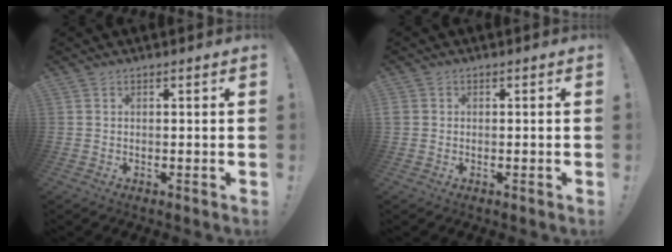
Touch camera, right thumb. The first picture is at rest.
{"total": 1.2, "force": [0.0, 1.0, 0.5], "torque": [-0.011, 0.004, 0.000]}